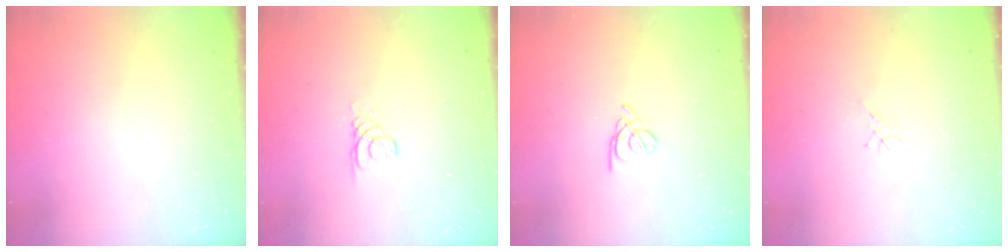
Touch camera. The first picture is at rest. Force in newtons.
{"total": 1.1, "press": 1.1, "slide": 0.1}
{"total": 1.8, "press": 1.7, "slide": 0.5}
{"total": 1.1, "press": 1.1, "slide": 0.3}